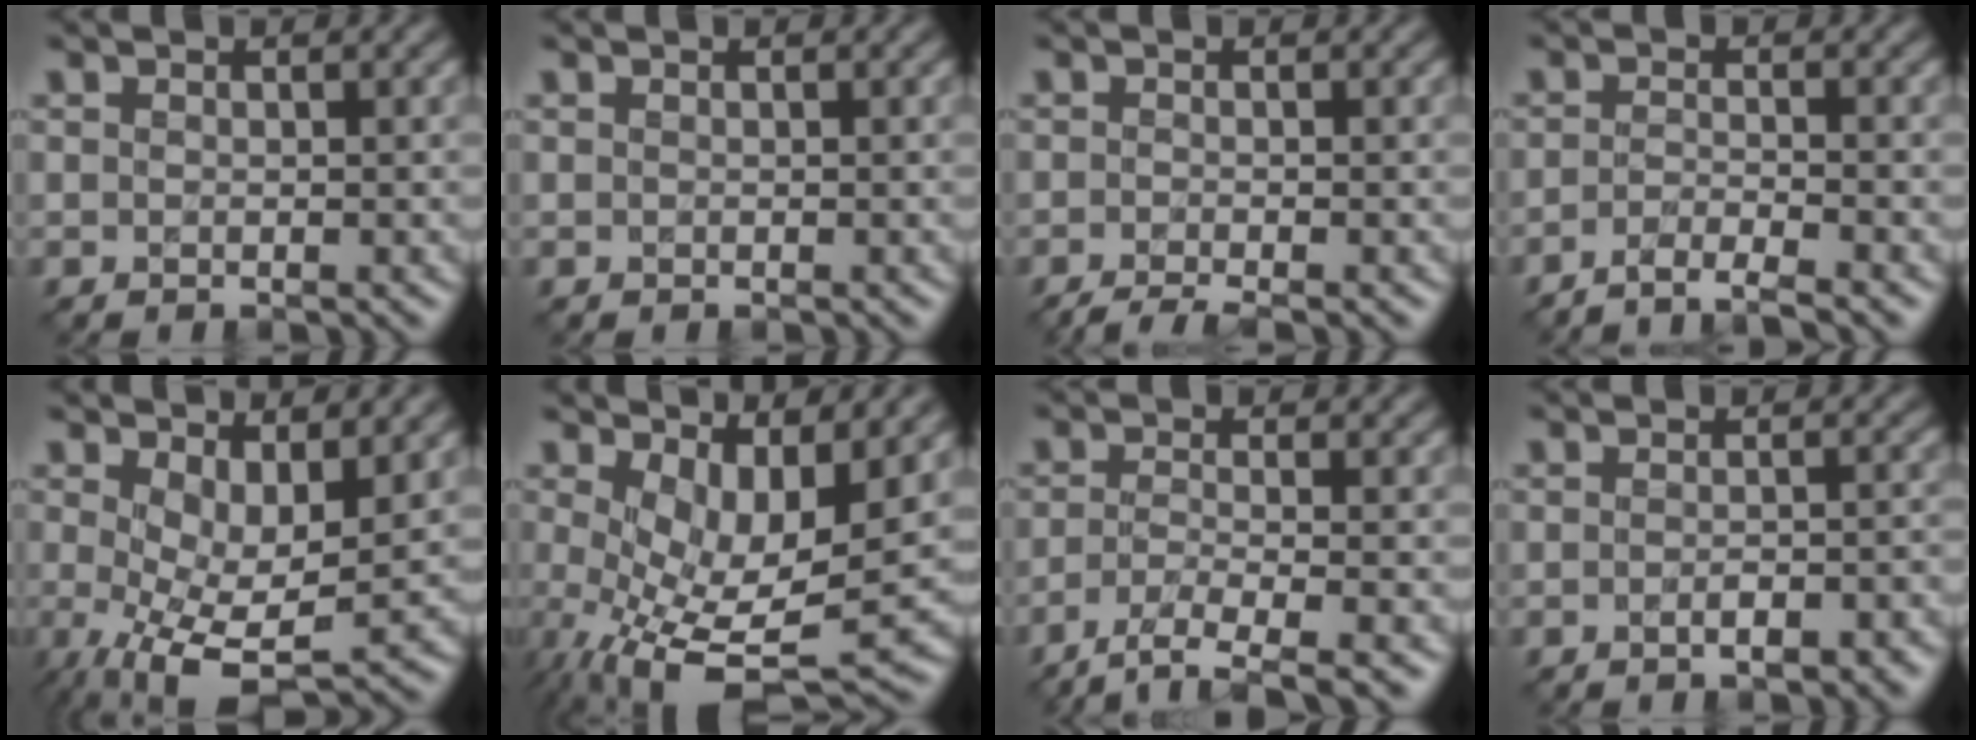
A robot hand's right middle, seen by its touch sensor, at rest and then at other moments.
{"total": 0.0}
{"total": 2.1, "force": [-1.5, 0.2, 1.4], "torque": [-0.023, -0.007, -0.036]}
{"total": 3.0, "force": [-2.3, 0.3, 1.9], "torque": [-0.026, 0.000, -0.056]}
{"total": 7.9, "force": [0.1, 3.5, 7.1], "torque": [-0.143, -0.018, 0.008]}
{"total": 9.4, "force": [-0.8, 3.9, 8.5], "torque": [-0.166, -0.032, 0.002]}
{"total": 4.2, "force": [-2.7, 0.7, 3.1], "torque": [-0.055, -0.007, -0.057]}
{"total": 3.0, "force": [-1.5, 0.9, 2.5], "torque": [-0.038, -0.003, -0.017]}